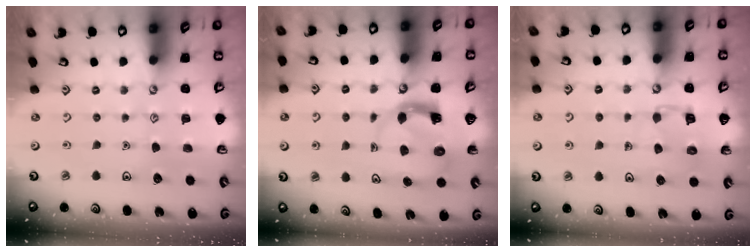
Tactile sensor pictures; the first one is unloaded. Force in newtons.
{"total": 3.9, "press": 3.8, "slide": 0.6}
{"total": 5.5, "press": 5.5, "slide": 0.6}